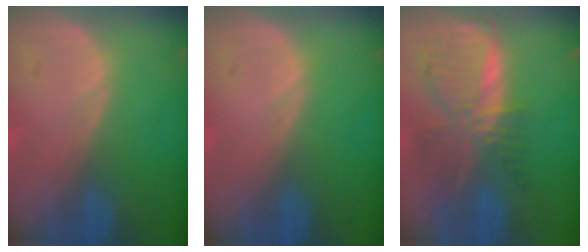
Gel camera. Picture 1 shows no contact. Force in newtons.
{"total": 0.0}
{"total": 8.3, "press": 7.3, "slide": 4.0}